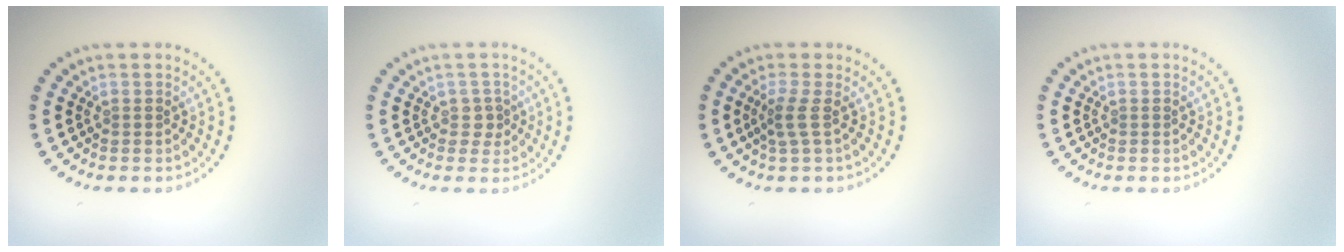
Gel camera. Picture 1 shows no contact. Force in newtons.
{"total": 1.2, "press": 1.0, "slide": 0.7}
{"total": 1.9, "press": 1.3, "slide": 1.5}
{"total": 0.0}